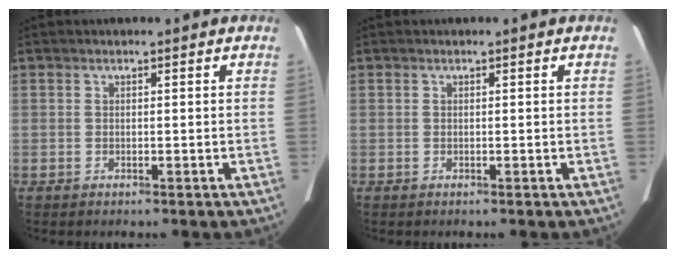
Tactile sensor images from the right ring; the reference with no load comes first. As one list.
[{"total": 0.0}]